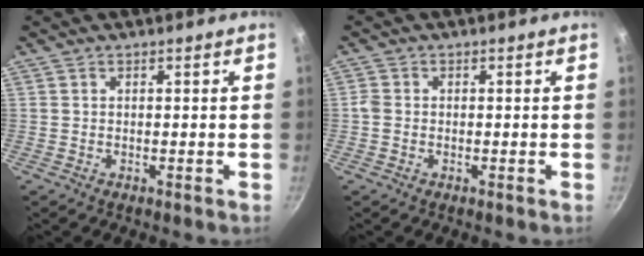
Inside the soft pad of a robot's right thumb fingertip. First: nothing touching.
{"total": 1.6, "force": [-0.4, 1.3, 0.8], "torque": [-0.016, 0.005, -0.010]}